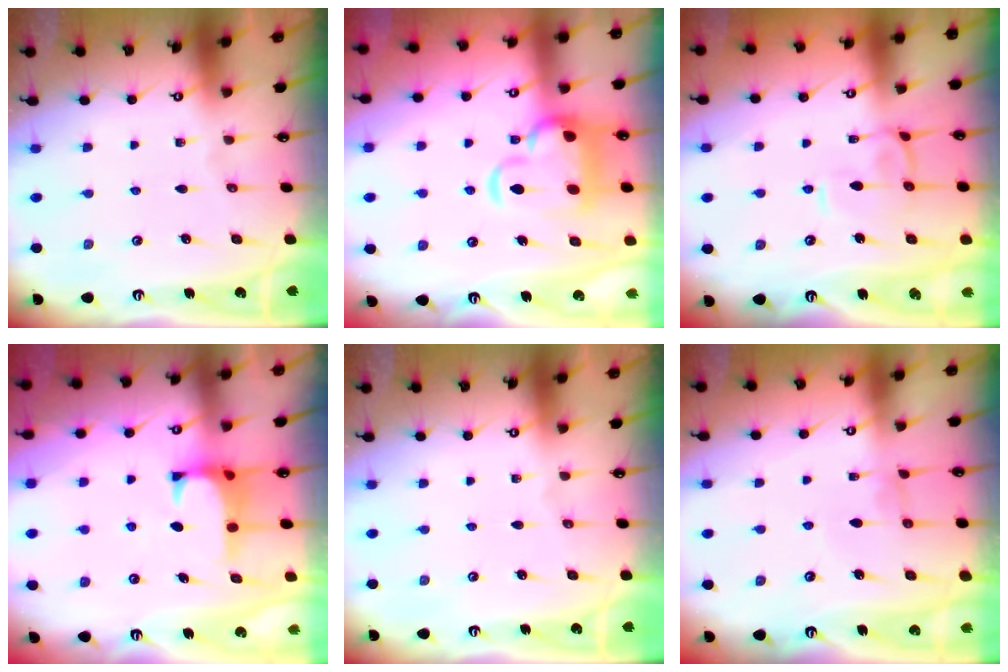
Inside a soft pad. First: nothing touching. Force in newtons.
{"total": 9.1, "press": 8.9, "slide": 1.9}
{"total": 2.8, "press": 2.7, "slide": 0.7}
{"total": 0.8, "press": 0.1, "slide": 0.8}
{"total": 0.0}
{"total": 0.6, "press": 0.6, "slide": 0.3}